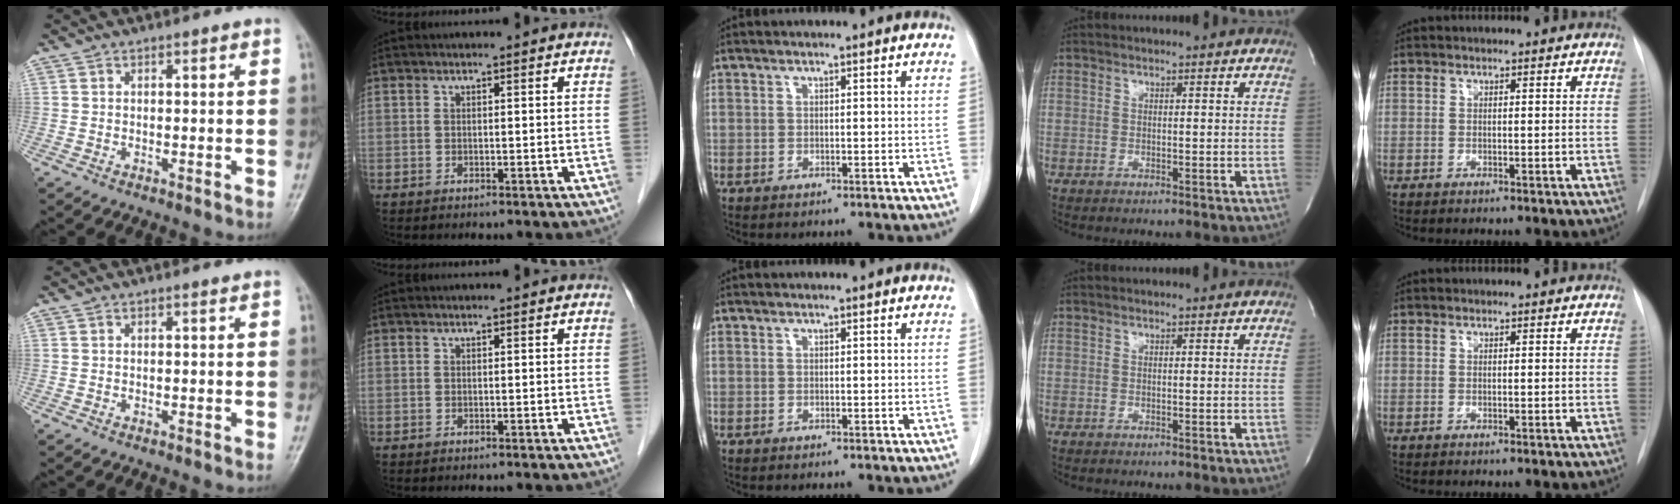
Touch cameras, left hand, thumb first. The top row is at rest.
{}